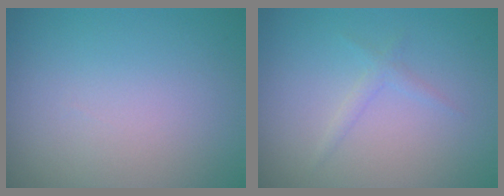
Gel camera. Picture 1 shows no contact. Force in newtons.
{"total": 1.0, "press": 1.0, "slide": 0.0}